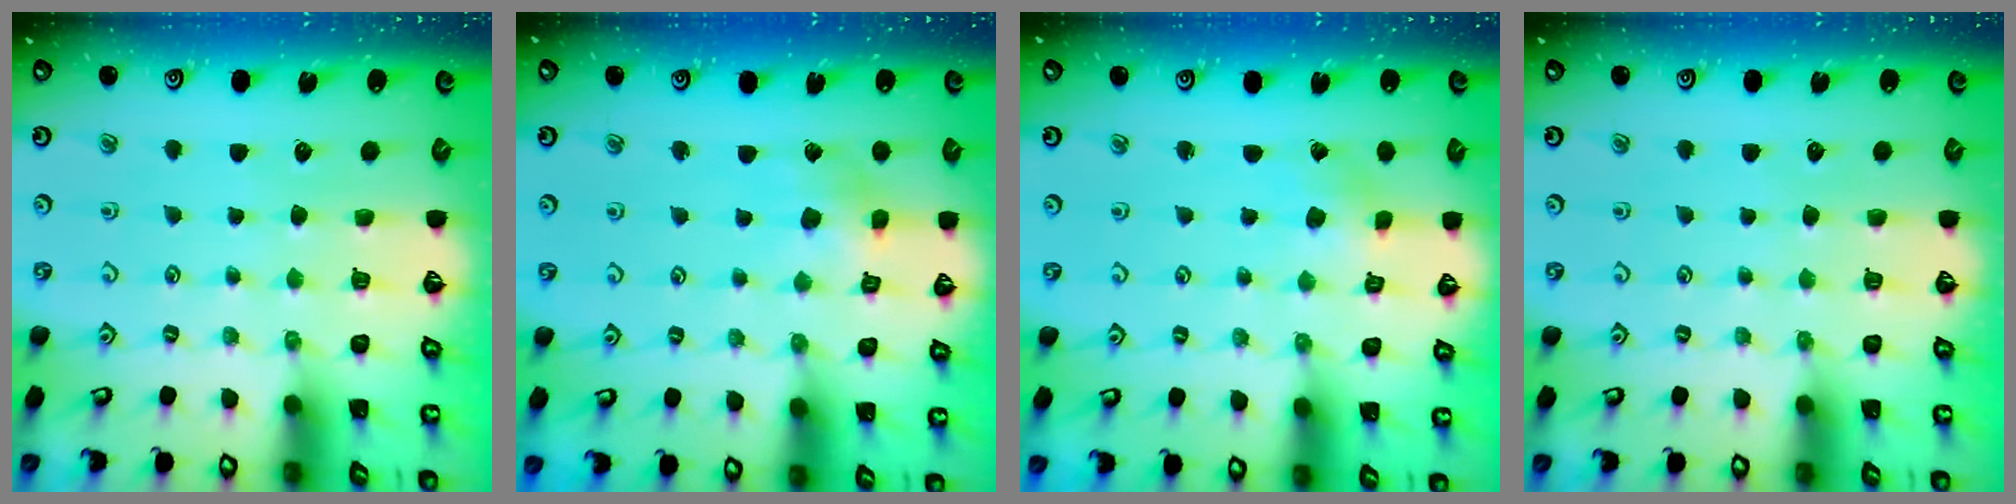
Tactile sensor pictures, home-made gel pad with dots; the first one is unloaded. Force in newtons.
{"total": 5.0, "press": 4.9, "slide": 0.5}
{"total": 1.1, "press": 1.0, "slide": 0.1}
{"total": 0.0}